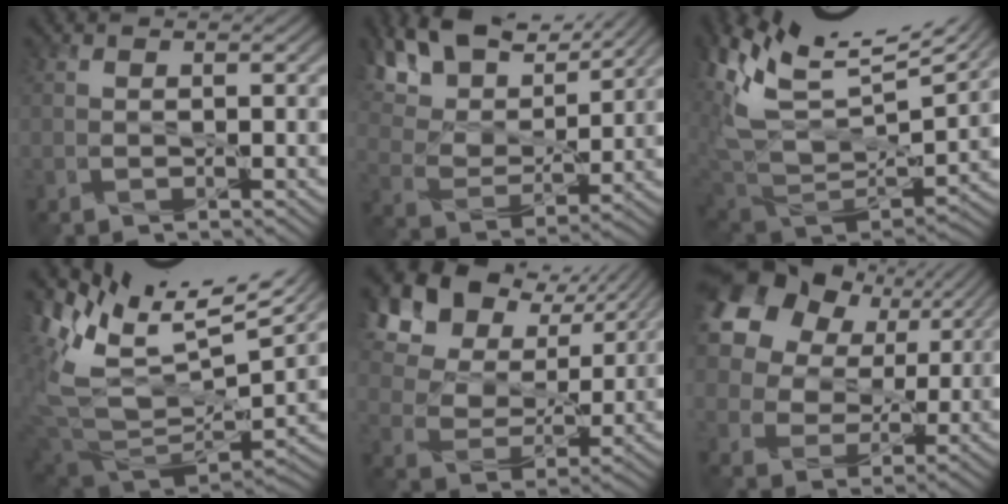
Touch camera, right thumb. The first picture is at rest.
{"total": 14.4, "force": [11.1, 6.1, 7.0], "torque": [-0.188, 0.029, 0.175]}
{"total": 14.3, "force": [9.2, 6.5, 8.8], "torque": [-0.230, 0.019, 0.173]}
{"total": 13.5, "force": [7.6, 7.2, 8.5], "torque": [-0.194, 0.005, 0.162]}
{"total": 17.8, "force": [10.3, 11.9, 8.4], "torque": [-0.230, 0.051, 0.211]}
{"total": 19.7, "force": [11.0, 13.9, 8.6], "torque": [-0.258, 0.073, 0.208]}